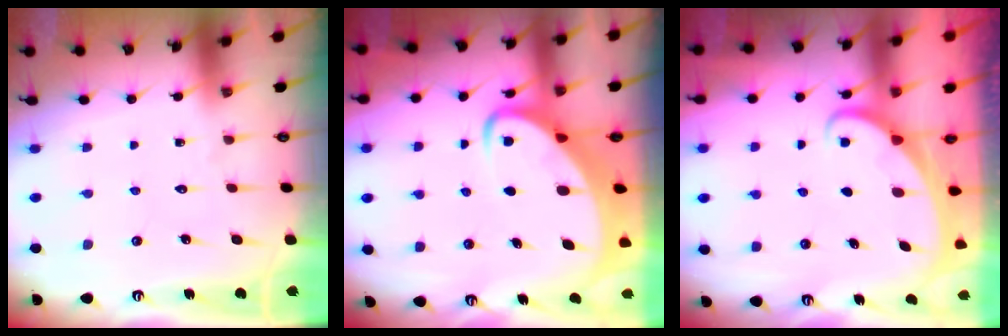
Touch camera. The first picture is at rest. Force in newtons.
{"total": 4.9, "press": 4.9, "slide": 0.7}
{"total": 1.8, "press": 1.8, "slide": 0.1}